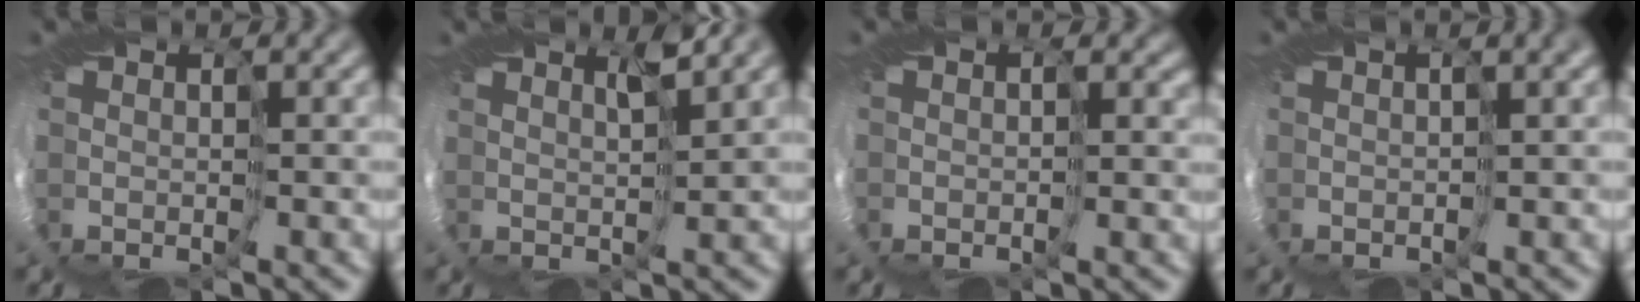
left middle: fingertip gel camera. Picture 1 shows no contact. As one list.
[{"total": 1.4, "force": [1.2, -0.6, 0.1], "torque": [-0.003, 0.004, 0.014]}, {"total": 1.2, "force": [0.3, 1.0, 0.7], "torque": [-0.007, 0.002, 0.005]}, {"total": 0.9, "force": [0.1, 0.2, 0.8], "torque": [-0.002, 0.008, 0.002]}]